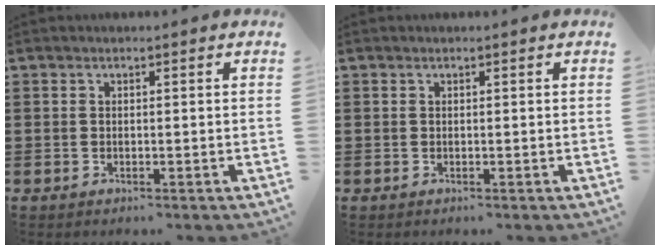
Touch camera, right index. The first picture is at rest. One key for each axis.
{"total": 0.0}